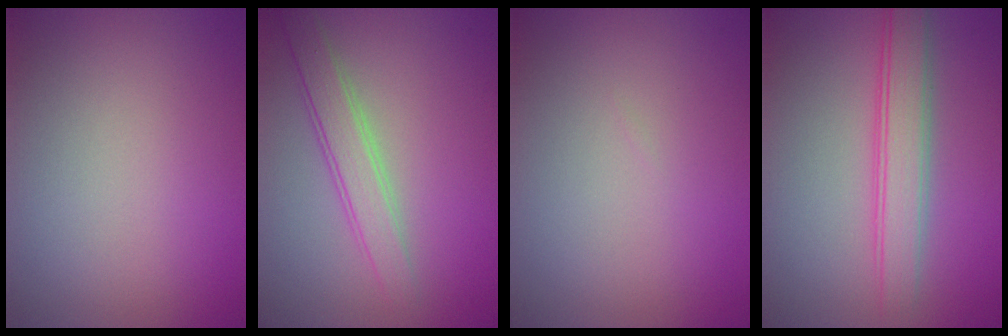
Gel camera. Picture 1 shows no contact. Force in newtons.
{"total": 2.9, "press": 2.9, "slide": 0.1}
{"total": 0.0}
{"total": 3.8, "press": 3.8, "slide": 0.1}